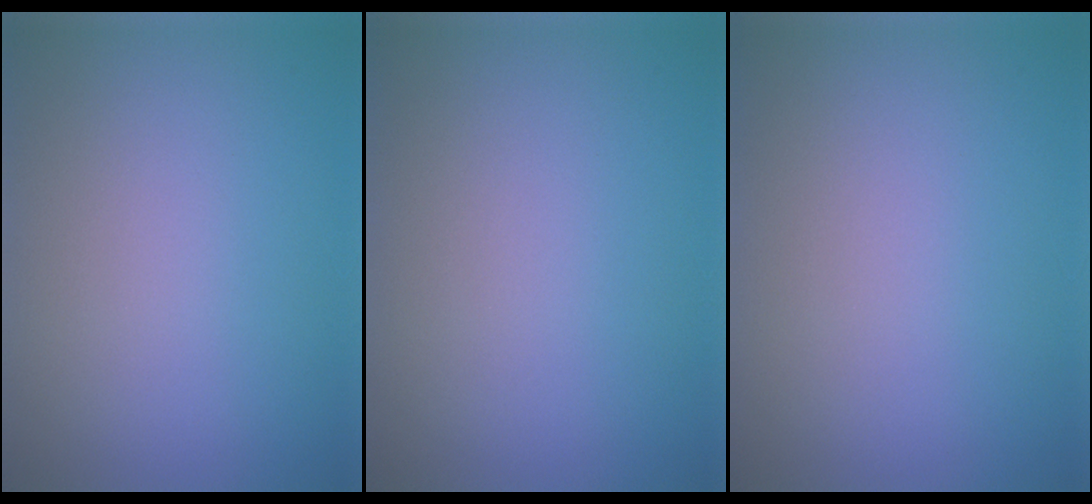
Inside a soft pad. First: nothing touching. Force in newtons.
{"total": 0.0}
{"total": 0.0}